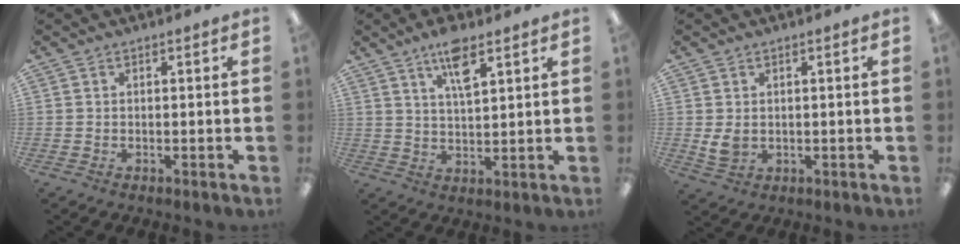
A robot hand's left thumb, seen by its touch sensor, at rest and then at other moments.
{"total": 6.7, "force": [4.5, 1.7, 4.7], "torque": [-0.081, -0.015, 0.073]}
{"total": 3.6, "force": [0.7, 2.5, 2.4], "torque": [-0.037, -0.007, 0.011]}